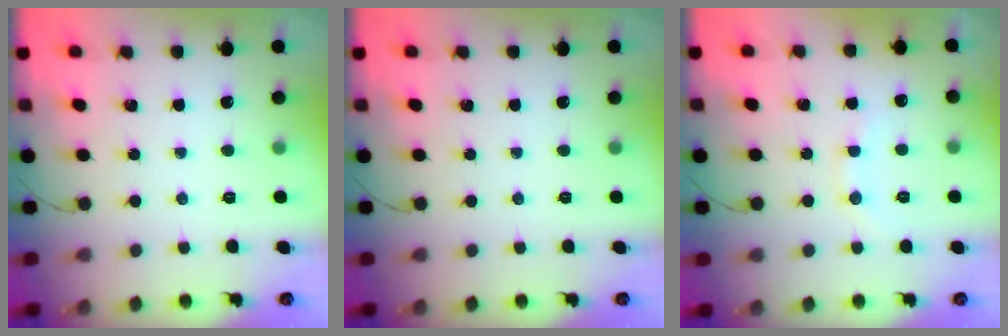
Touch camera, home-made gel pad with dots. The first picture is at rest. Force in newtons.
{"total": 0.0}
{"total": 8.4, "press": 8.3, "slide": 1.4}